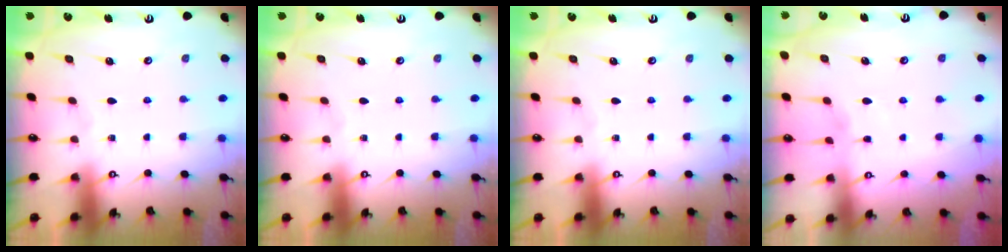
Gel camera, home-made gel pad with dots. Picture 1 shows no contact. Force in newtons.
{"total": 0.0}
{"total": 0.0}
{"total": 1.6, "press": 1.5, "slide": 0.4}